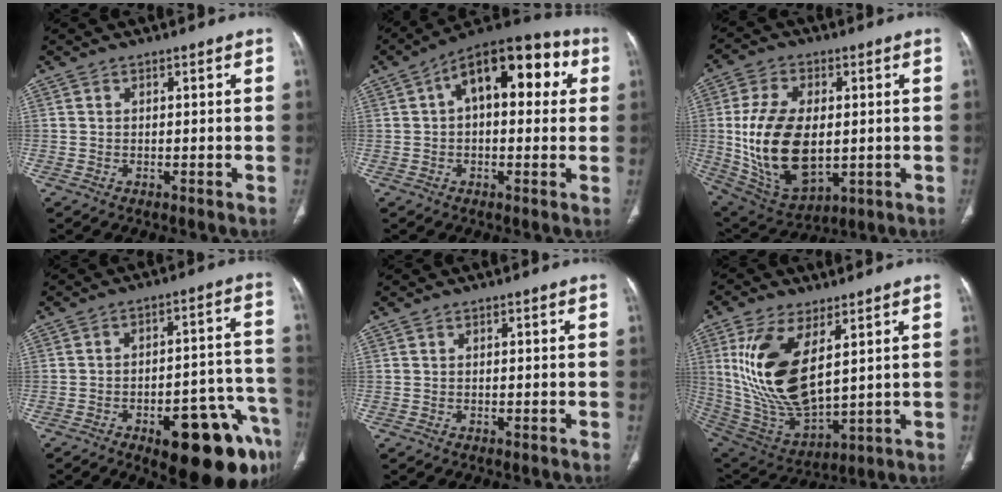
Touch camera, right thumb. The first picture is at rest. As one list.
[{"total": 16.9, "force": [4.3, 8.6, 13.9], "torque": [-0.160, 0.037, 0.055]}, {"total": 18.8, "force": [-0.2, 11.1, 15.2], "torque": [-0.280, -0.009, 0.019]}, {"total": 19.8, "force": [-10.5, 7.0, 15.2], "torque": [-0.127, 0.069, -0.132]}, {"total": 0.0}, {"total": 18.9, "force": [5.9, 8.8, 15.6], "torque": [-0.302, -0.027, 0.132]}]